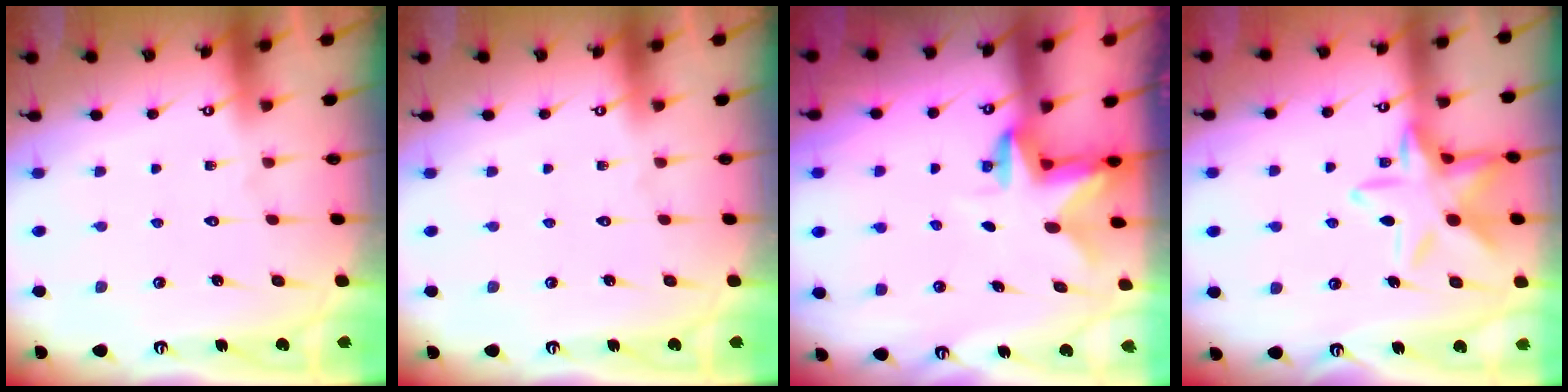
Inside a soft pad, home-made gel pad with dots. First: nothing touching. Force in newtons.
{"total": 0.0}
{"total": 2.7, "press": 2.7, "slide": 0.5}
{"total": 14.9, "press": 14.9, "slide": 1.1}